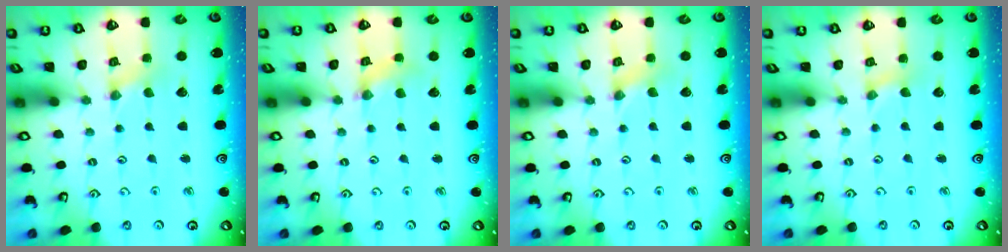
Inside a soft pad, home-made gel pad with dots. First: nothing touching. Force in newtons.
{"total": 2.8, "press": 2.8, "slide": 0.3}
{"total": 0.0}
{"total": 0.7, "press": 0.7, "slide": 0.2}